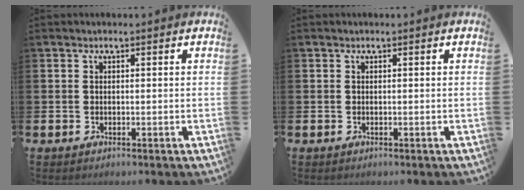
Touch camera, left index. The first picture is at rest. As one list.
[{"total": 0.0}]